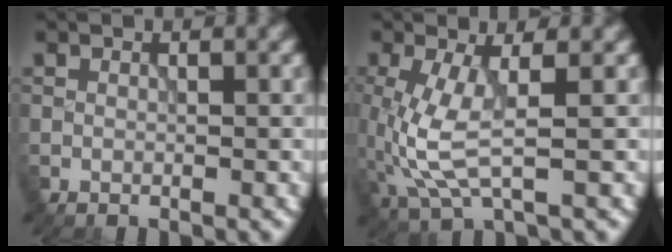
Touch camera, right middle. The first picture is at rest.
{"total": 5.0, "force": [-0.4, 1.6, 4.7], "torque": [-0.126, -0.007, -0.006]}